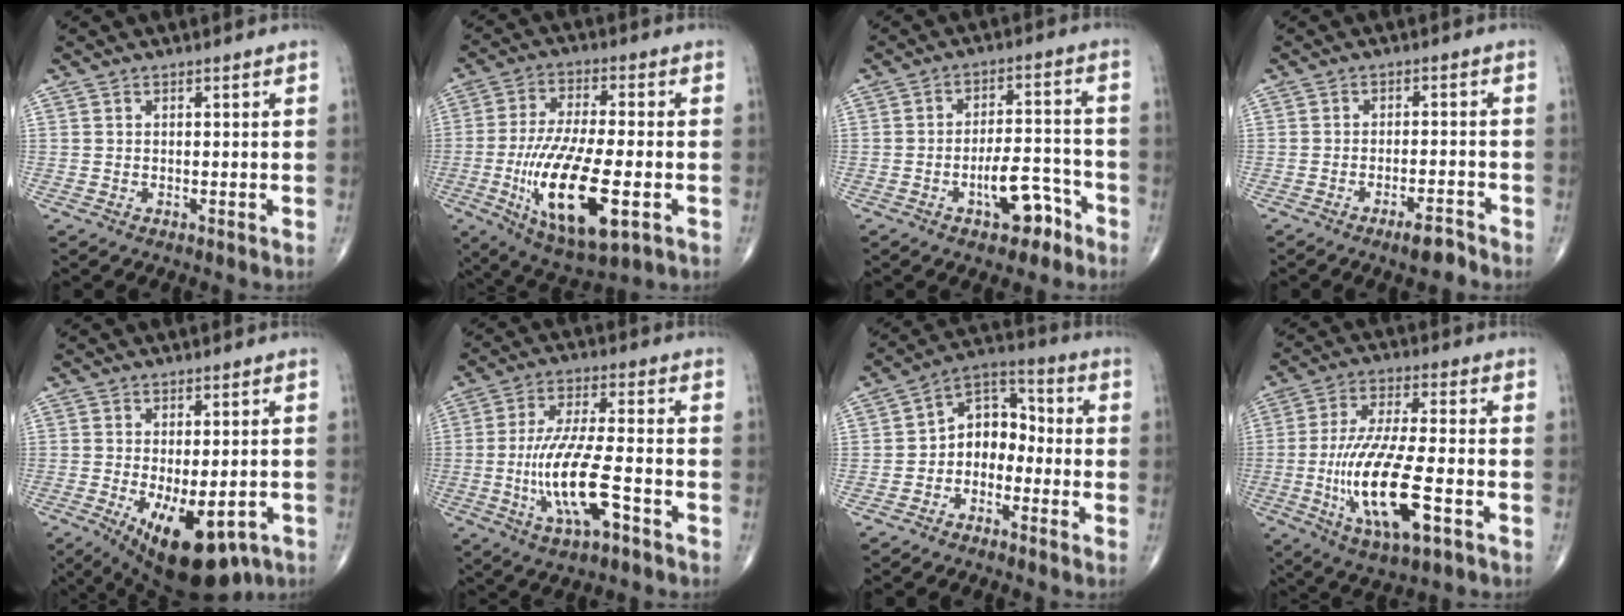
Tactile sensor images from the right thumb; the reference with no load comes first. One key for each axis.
{"total": 18.7, "fx": -5.0, "fy": 6.2, "fz": 16.9, "tx": -0.328, "ty": -0.008, "tz": -0.075}
{"total": 8.6, "fx": -4.6, "fy": 3.9, "fz": 6.0, "tx": -0.079, "ty": 0.047, "tz": -0.068}
{"total": 4.1, "fx": -3.1, "fy": 0.8, "fz": 2.7, "tx": -0.044, "ty": 0.016, "tz": -0.050}
{"total": 18.7, "fx": -10.0, "fy": 9.1, "fz": 13.0, "tx": -0.141, "ty": 0.027, "tz": -0.125}
{"total": 13.1, "fx": -4.1, "fy": 3.5, "fz": 11.9, "tx": -0.244, "ty": 0.017, "tz": -0.072}
{"total": 8.6, "fx": -2.4, "fy": 6.4, "fz": 5.2, "tx": -0.055, "ty": 0.048, "tz": -0.061}
{"total": 17.0, "fx": -4.7, "fy": 5.0, "fz": 15.6, "tx": -0.318, "ty": 0.006, "tz": -0.078}